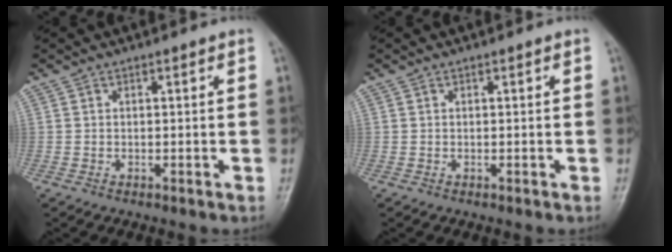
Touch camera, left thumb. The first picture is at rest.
{"total": 0.0}